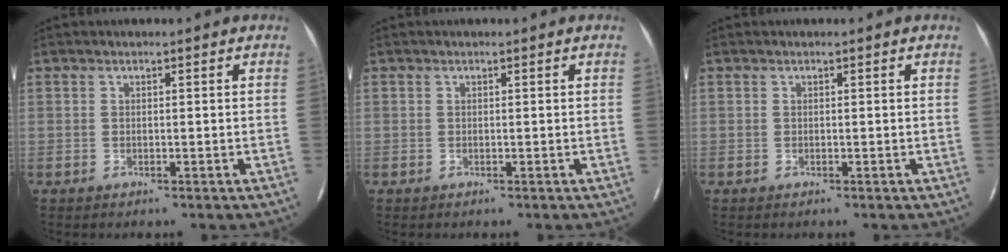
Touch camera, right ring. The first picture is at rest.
{"total": 0.0}
{"total": 0.0}